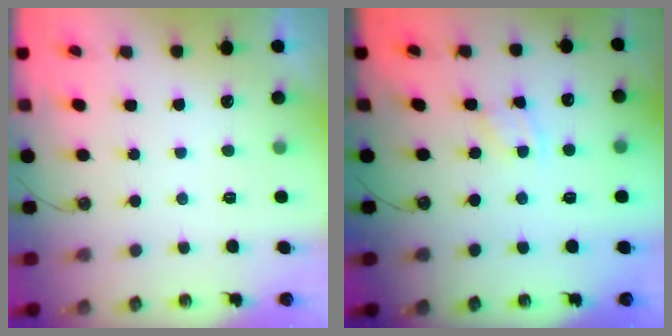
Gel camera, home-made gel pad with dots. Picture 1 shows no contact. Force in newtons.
{"total": 2.6, "press": 2.6, "slide": 0.4}